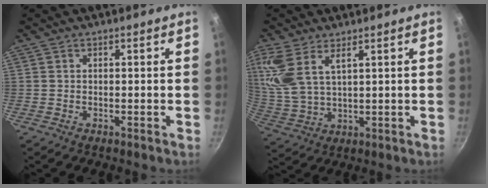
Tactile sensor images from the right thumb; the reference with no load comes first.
{"total": 11.8, "force": [6.4, 5.2, 8.4], "torque": [-0.179, -0.027, 0.141]}